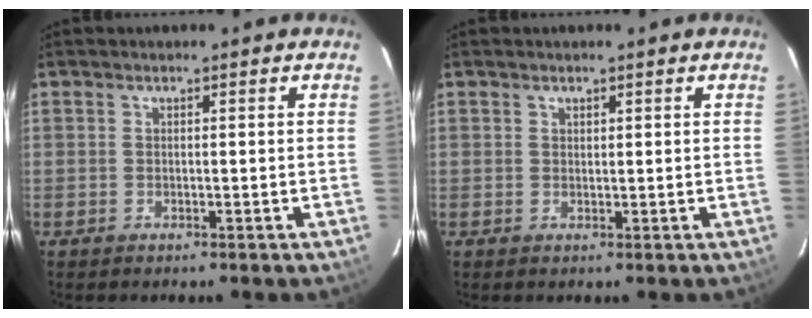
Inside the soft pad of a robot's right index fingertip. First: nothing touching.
{"total": 0.7, "force": [0.5, 0.4, 0.1], "torque": [-0.002, 0.002, 0.010]}